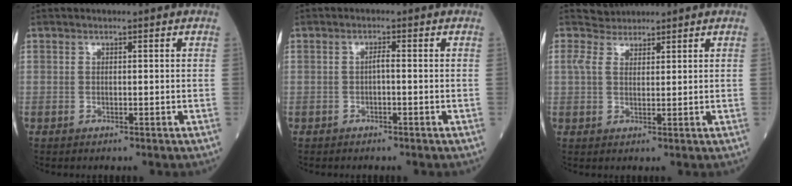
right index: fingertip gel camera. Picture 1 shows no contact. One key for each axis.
{"total": 1.0, "fx": -0.2, "fy": 0.1, "fz": 1.0, "tx": -0.018, "ty": 0.003, "tz": -0.004}
{"total": 2.3, "fx": 2.3, "fy": 0.5, "fz": -0.4, "tx": -0.001, "ty": 0.011, "tz": 0.046}